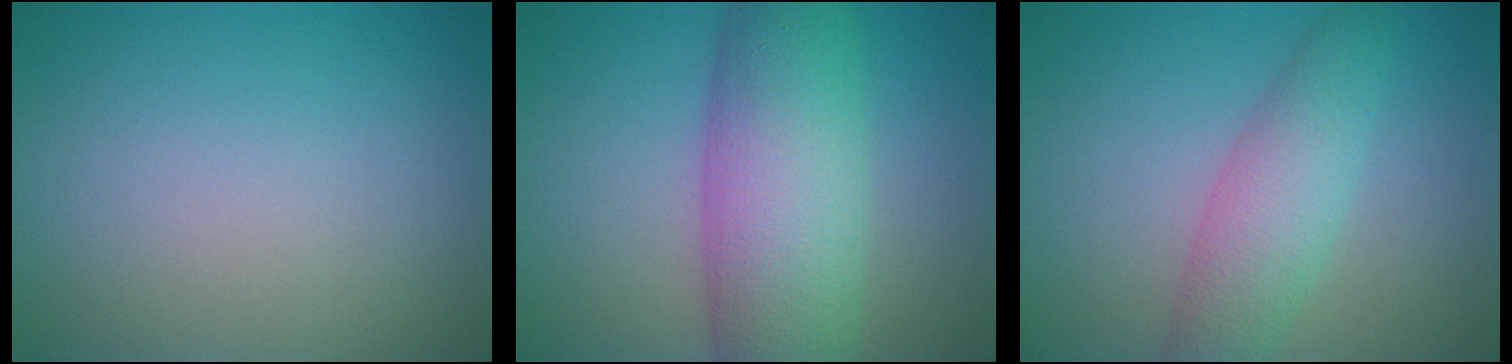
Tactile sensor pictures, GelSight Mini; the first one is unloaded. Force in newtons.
{"total": 9.6, "press": 9.6, "slide": 0.1}
{"total": 4.5, "press": 4.5, "slide": 0.0}